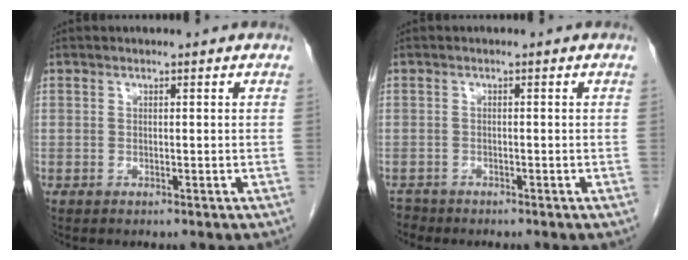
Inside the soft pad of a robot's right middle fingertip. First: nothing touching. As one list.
[{"total": 1.2, "force": [-1.1, 0.3, -0.4], "torque": [0.006, -0.003, -0.020]}]